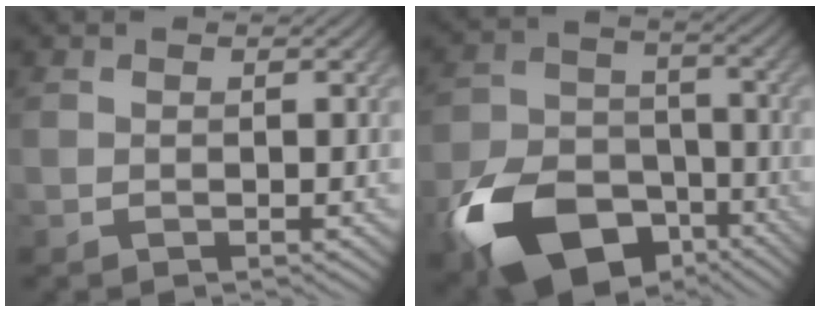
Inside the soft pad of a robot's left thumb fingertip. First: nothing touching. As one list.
[{"total": 15.2, "force": [-8.5, 9.5, 8.3], "torque": [-0.187, -0.038, -0.158]}]